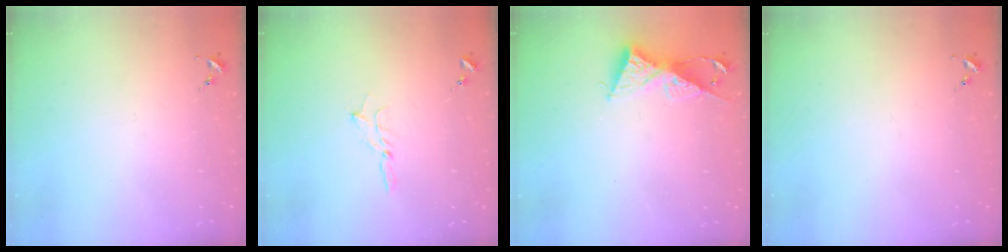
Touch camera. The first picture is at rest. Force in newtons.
{"total": 2.9, "press": 2.9, "slide": 0.3}
{"total": 9.1, "press": 9.1, "slide": 0.5}
{"total": 0.0}